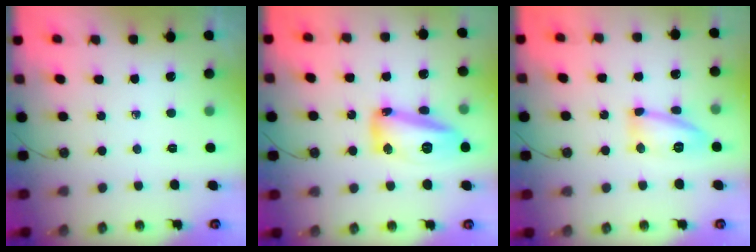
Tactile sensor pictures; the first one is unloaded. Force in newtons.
{"total": 15.0, "press": 14.8, "slide": 2.5}
{"total": 12.4, "press": 12.4, "slide": 0.9}